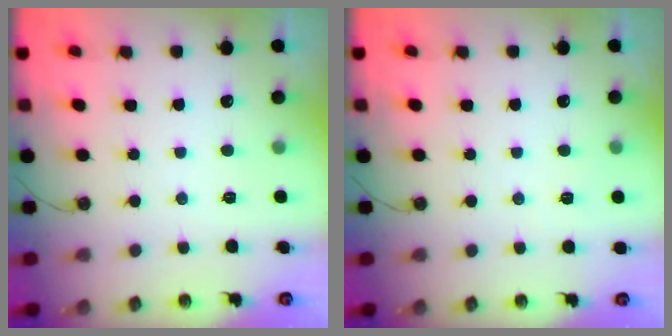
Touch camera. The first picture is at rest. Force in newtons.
{"total": 3.2, "press": 2.3, "slide": 2.2}